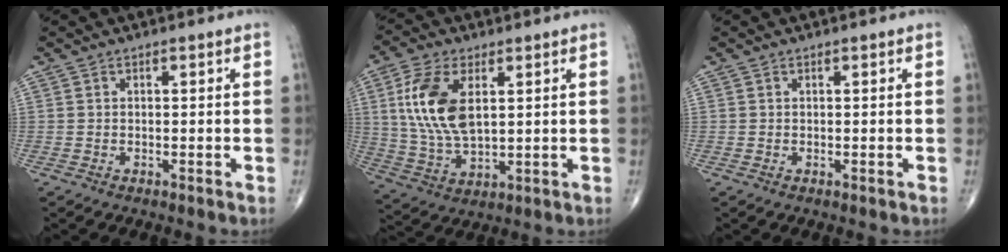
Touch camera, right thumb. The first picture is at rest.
{"total": 13.7, "force": [3.6, 7.1, 11.1], "torque": [-0.225, -0.012, 0.077]}
{"total": 0.0}